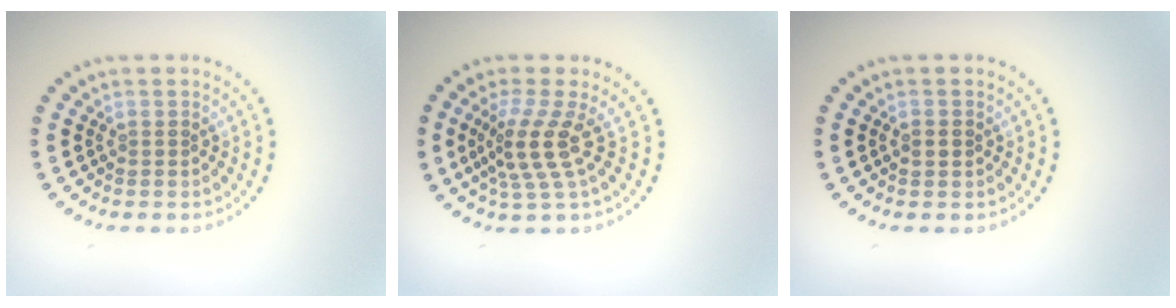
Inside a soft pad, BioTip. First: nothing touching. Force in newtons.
{"total": 3.7, "press": 2.7, "slide": 2.5}
{"total": 1.3, "press": 1.3, "slide": 0.2}